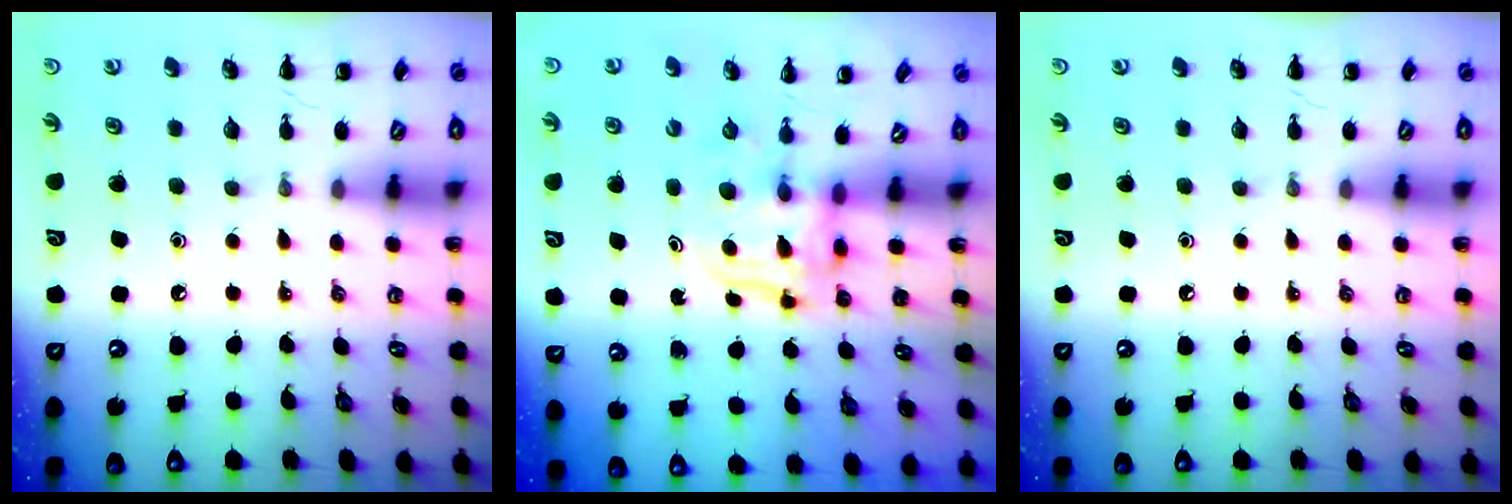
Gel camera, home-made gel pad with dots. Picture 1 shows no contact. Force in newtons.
{"total": 3.4, "press": 3.3, "slide": 0.3}
{"total": 0.0}